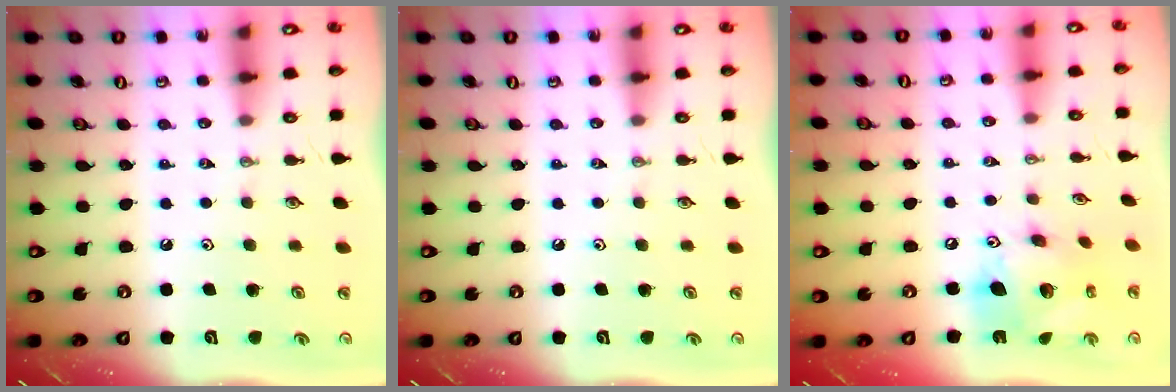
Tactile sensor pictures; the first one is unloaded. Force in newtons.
{"total": 0.0}
{"total": 15.3, "press": 15.3, "slide": 1.5}